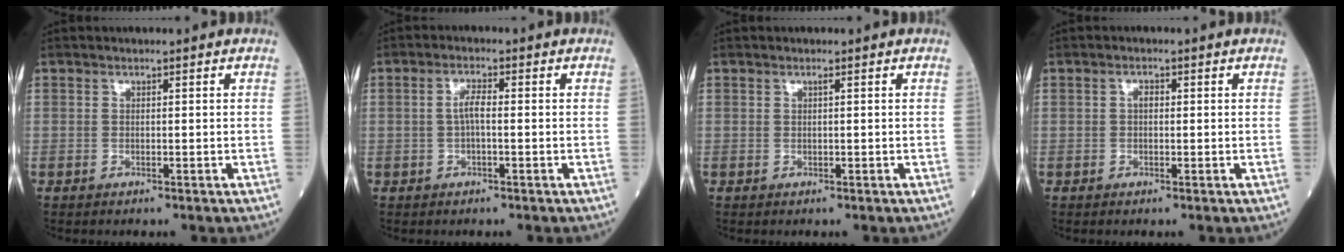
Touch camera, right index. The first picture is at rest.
{"total": 2.5, "force": [-0.2, 0.6, 2.4], "torque": [-0.047, 0.006, -0.005]}
{"total": 0.0}
{"total": 1.3, "force": [0.1, 0.8, 1.0], "torque": [-0.015, 0.007, -0.001]}